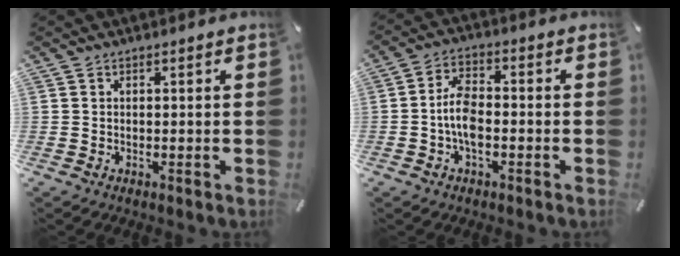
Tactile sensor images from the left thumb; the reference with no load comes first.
{"total": 6.9, "force": [-1.8, 3.6, 5.7], "torque": [-0.116, 0.010, -0.035]}